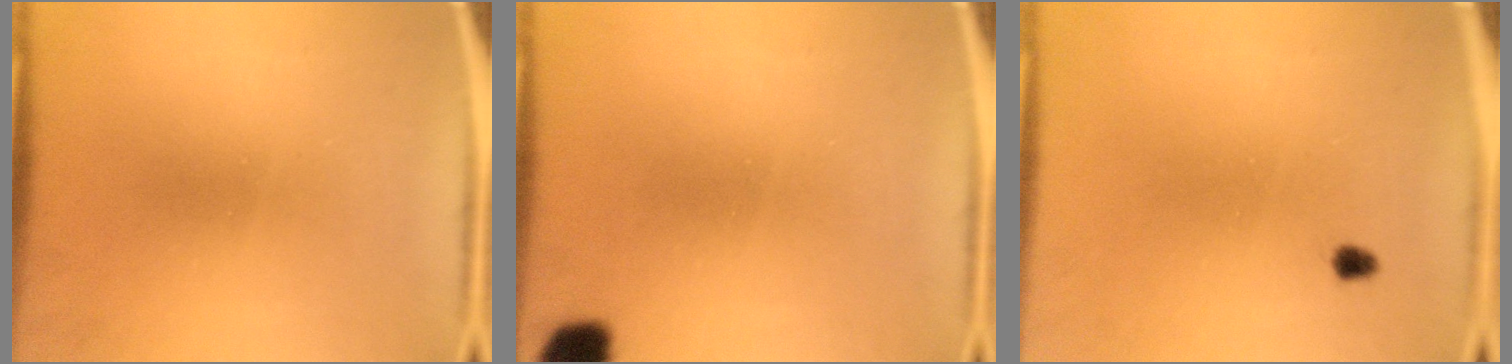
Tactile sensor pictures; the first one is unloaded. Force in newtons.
{"total": 5.0}
{"total": 1.5}